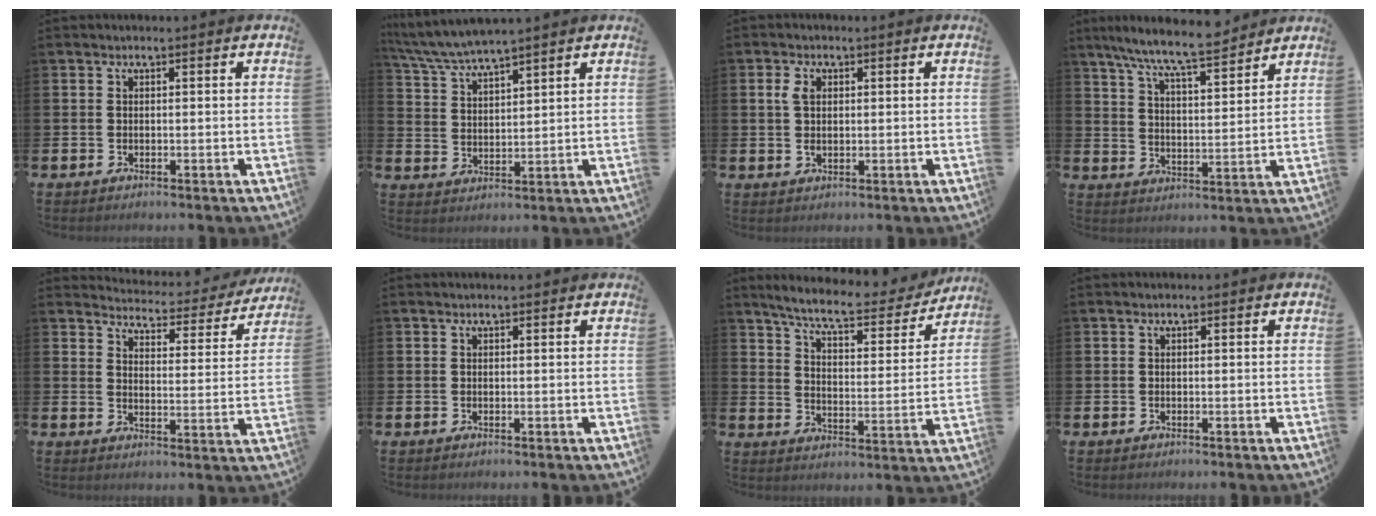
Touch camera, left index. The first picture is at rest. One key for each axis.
{"total": 5.0, "fx": 4.9, "fy": -0.1, "fz": 1.1, "tx": -0.046, "ty": -0.023, "tz": 0.087}
{"total": 2.8, "fx": 1.1, "fy": 1.7, "fz": 1.9, "tx": -0.027, "ty": 0.004, "tz": 0.016}
{"total": 8.6, "fx": 8.0, "fy": 0.4, "fz": 3.2, "tx": -0.094, "ty": -0.040, "tz": 0.144}
{"total": 4.2, "fx": 4.1, "fy": 0.6, "fz": 0.4, "tx": -0.026, "ty": -0.037, "tz": 0.064}
{"total": 0.0}
{"total": 8.0, "fx": 7.3, "fy": 1.3, "fz": 3.2, "tx": -0.081, "ty": -0.049, "tz": 0.120}
{"total": 0.0}